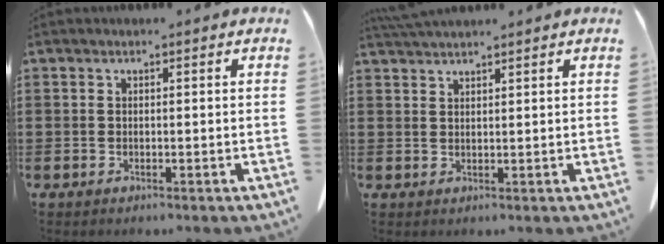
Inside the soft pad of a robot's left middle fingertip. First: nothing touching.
{"total": 2.4, "force": [2.3, 0.1, 0.7], "torque": [-0.019, 0.000, 0.045]}